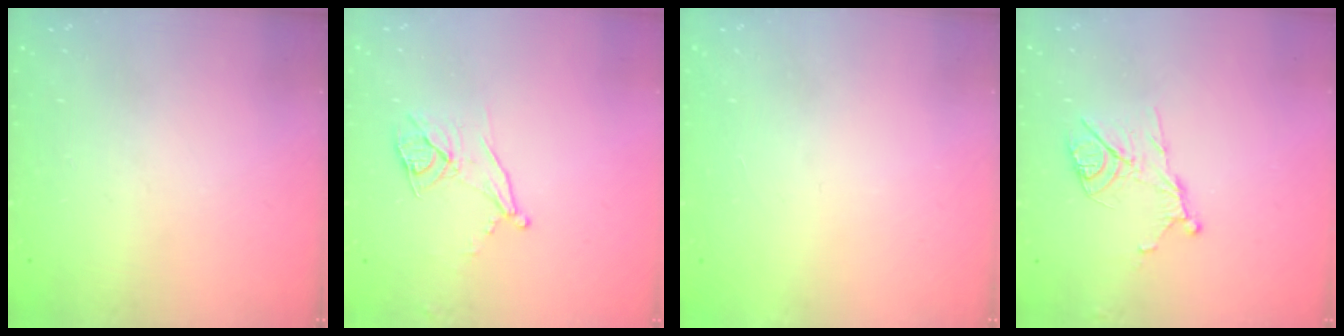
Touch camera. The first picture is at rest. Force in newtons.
{"total": 9.7, "press": 9.2, "slide": 3.0}
{"total": 1.5, "press": 1.5, "slide": 0.1}
{"total": 10.9, "press": 10.9, "slide": 0.4}